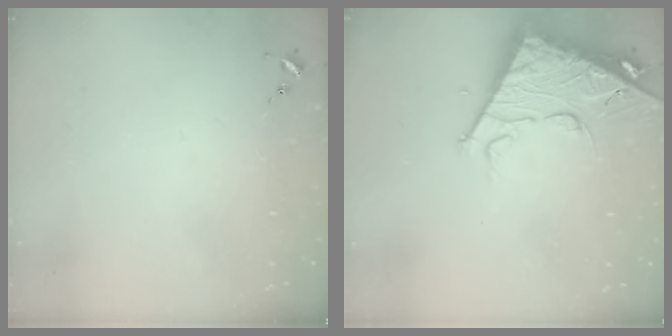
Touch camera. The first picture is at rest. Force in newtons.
{"total": 13.9, "press": 13.8, "slide": 1.4}